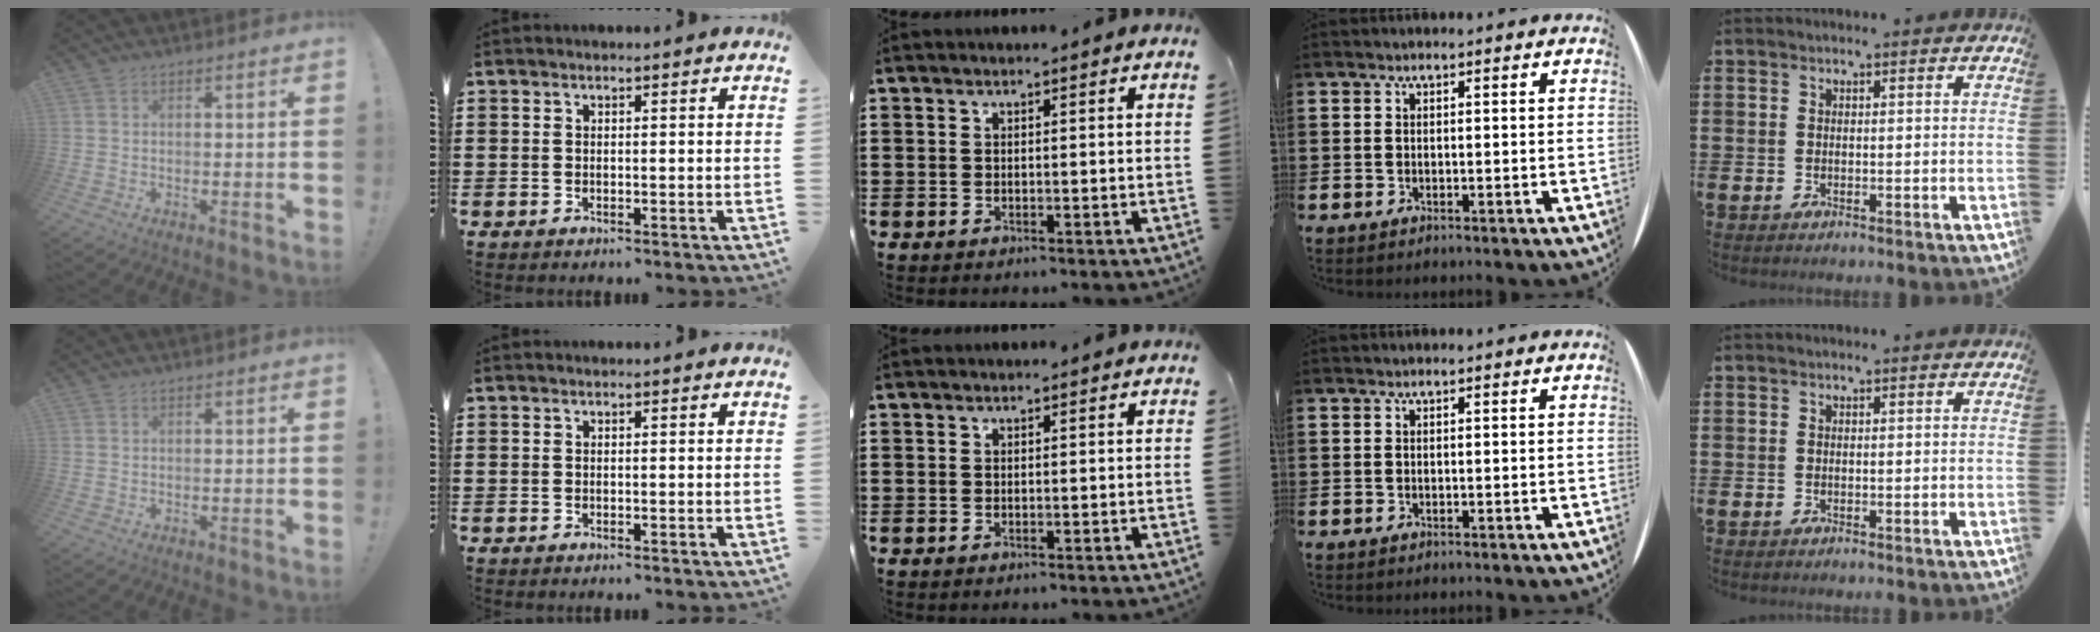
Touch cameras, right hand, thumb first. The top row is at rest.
{}